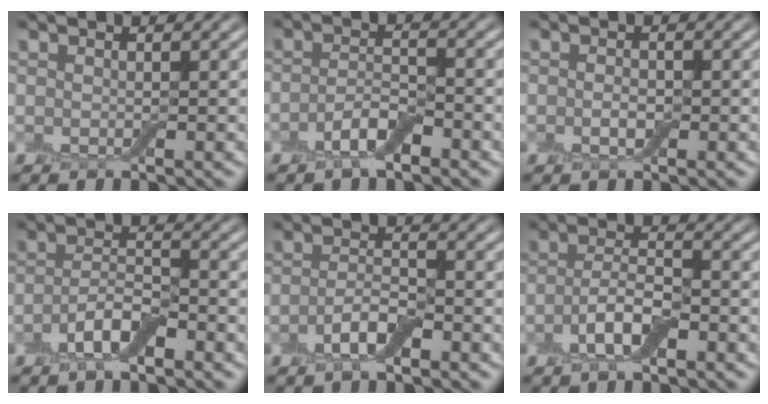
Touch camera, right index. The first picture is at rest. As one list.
[{"total": 2.9, "force": [-1.7, 1.1, 2.1], "torque": [-0.043, 0.006, -0.035]}, {"total": 1.3, "force": [-0.3, 0.7, 1.0], "torque": [-0.019, 0.002, -0.008]}, {"total": 3.6, "force": [-1.8, 1.4, 2.7], "torque": [-0.054, 0.006, -0.038]}, {"total": 2.9, "force": [-1.4, 1.1, 2.3], "torque": [-0.047, 0.004, -0.032]}, {"total": 3.7, "force": [-1.5, 1.4, 3.0], "torque": [-0.063, 0.003, -0.033]}]